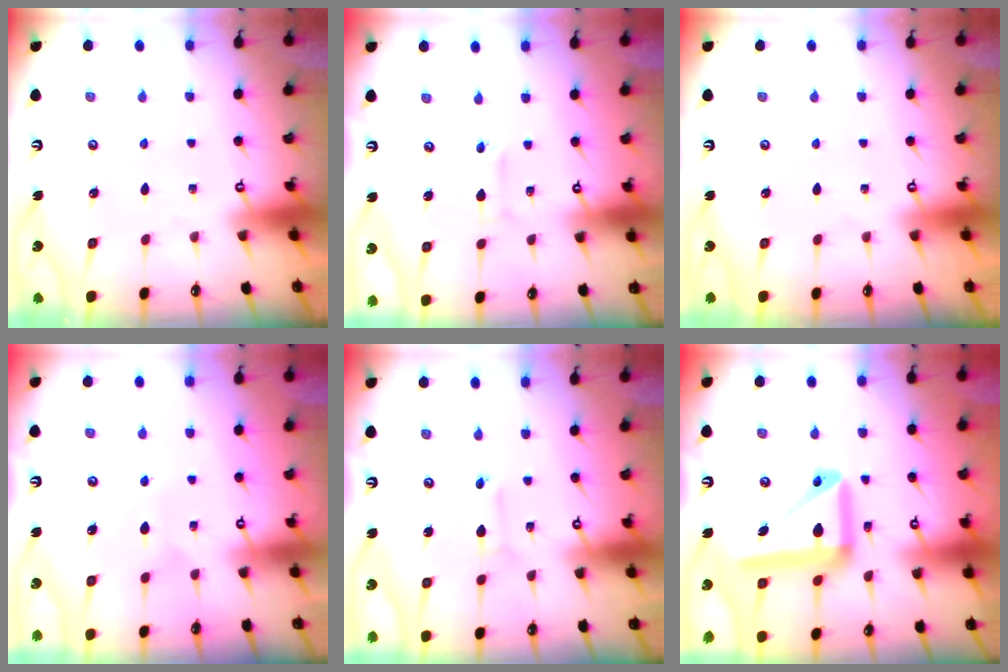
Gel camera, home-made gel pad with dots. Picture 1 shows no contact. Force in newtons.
{"total": 3.5, "press": 3.5, "slide": 0.3}
{"total": 0.0}
{"total": 6.8, "press": 6.8, "slide": 0.4}
{"total": 2.9, "press": 2.8, "slide": 0.3}
{"total": 16.5, "press": 16.4, "slide": 2.0}